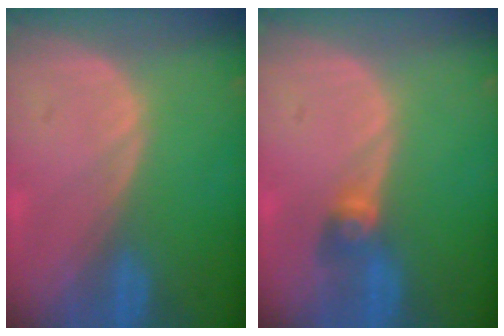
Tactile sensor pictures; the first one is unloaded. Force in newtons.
{"total": 2.7, "press": 2.6, "slide": 0.5}